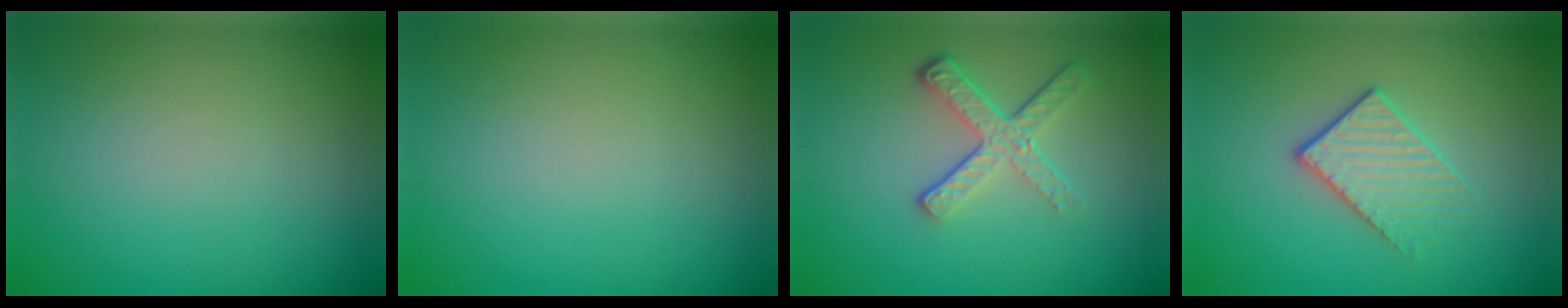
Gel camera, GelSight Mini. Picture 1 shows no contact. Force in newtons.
{"total": 0.0}
{"total": 3.9, "press": 2.6, "slide": 2.9}
{"total": 2.2, "press": 1.9, "slide": 1.2}